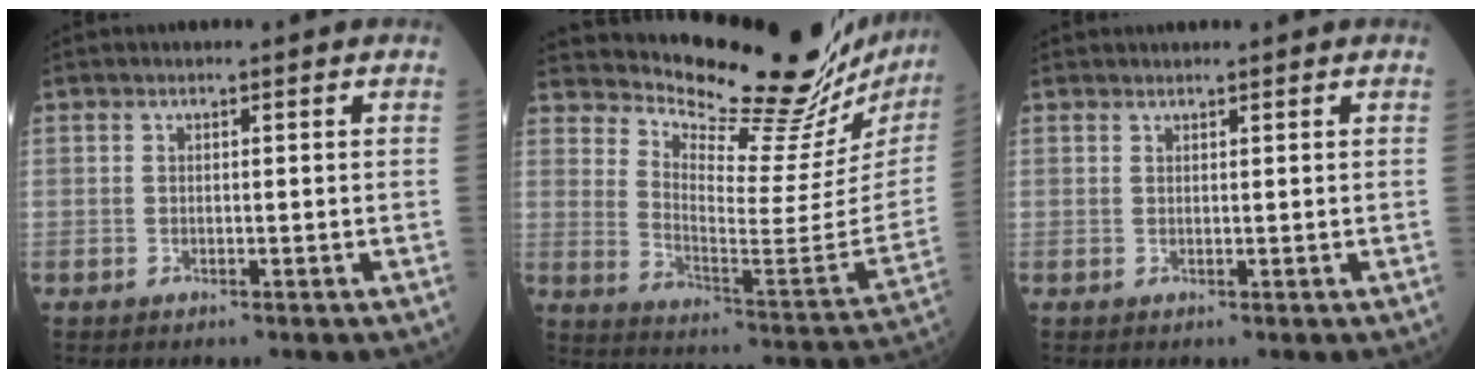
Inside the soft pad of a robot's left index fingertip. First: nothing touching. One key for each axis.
{"total": 24.1, "fx": 22.6, "fy": 1.4, "fz": 8.4, "tx": -0.140, "ty": -0.119, "tz": 0.299}
{"total": 1.1, "fx": 1.1, "fy": 0.1, "fz": 0.2, "tx": -0.007, "ty": 0.011, "tz": 0.022}